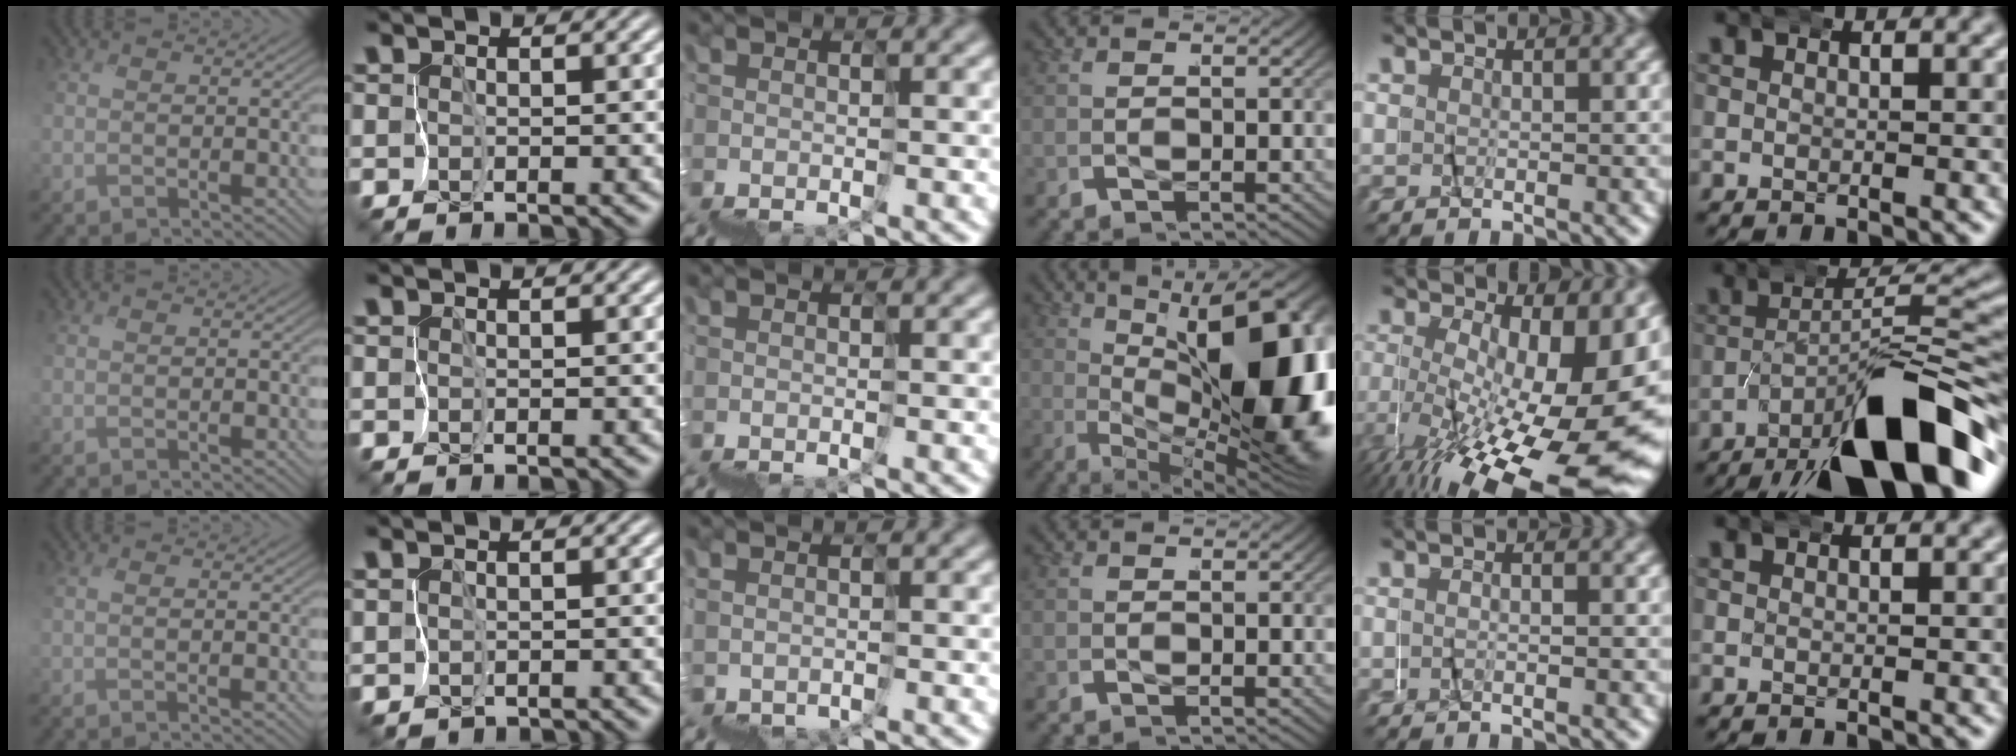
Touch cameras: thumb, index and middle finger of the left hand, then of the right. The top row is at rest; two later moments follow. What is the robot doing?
{"motion": "wrap", "object": "felt sheet"}